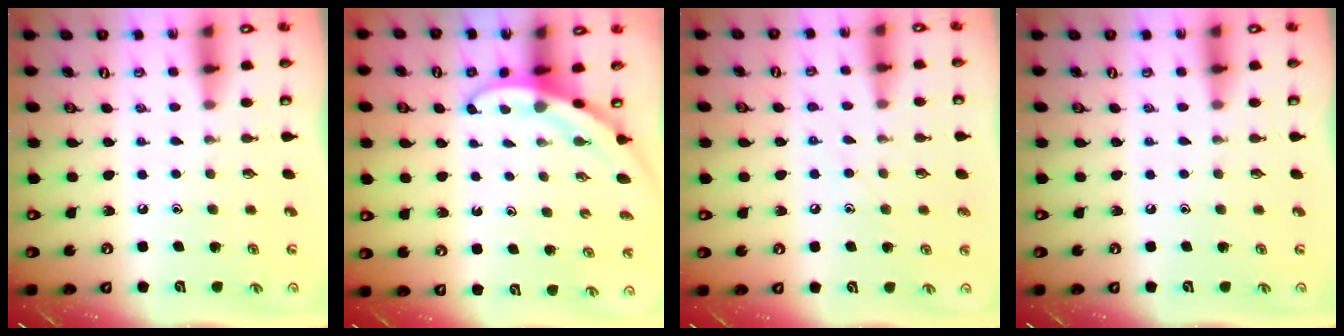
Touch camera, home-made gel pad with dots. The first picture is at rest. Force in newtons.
{"total": 3.2, "press": 3.2, "slide": 0.2}
{"total": 5.8, "press": 5.8, "slide": 0.4}
{"total": 0.0}